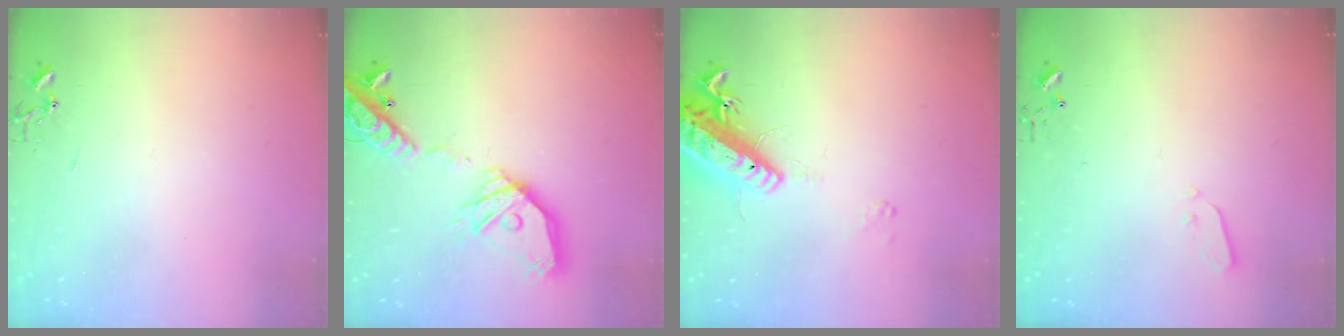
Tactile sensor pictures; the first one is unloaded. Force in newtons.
{"total": 21.9, "press": 21.6, "slide": 3.8}
{"total": 15.7, "press": 15.3, "slide": 3.5}
{"total": 2.5, "press": 2.5, "slide": 0.4}